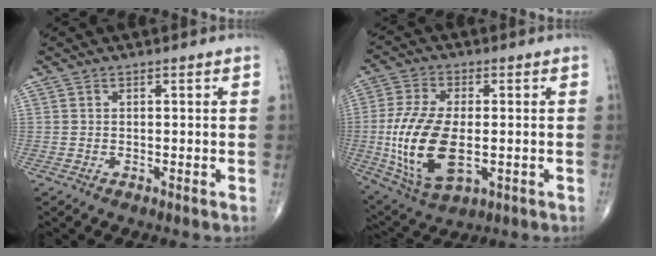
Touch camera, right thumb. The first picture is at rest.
{"total": 16.5, "force": [-2.1, 8.5, 14.0], "torque": [-0.292, -0.008, -0.026]}